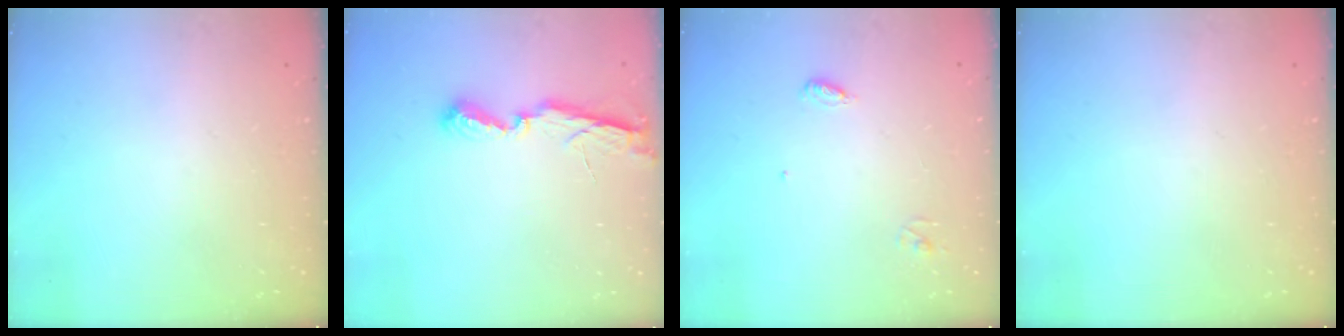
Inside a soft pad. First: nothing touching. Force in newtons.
{"total": 7.1, "press": 7.0, "slide": 0.4}
{"total": 3.8, "press": 3.8, "slide": 0.3}
{"total": 0.0}